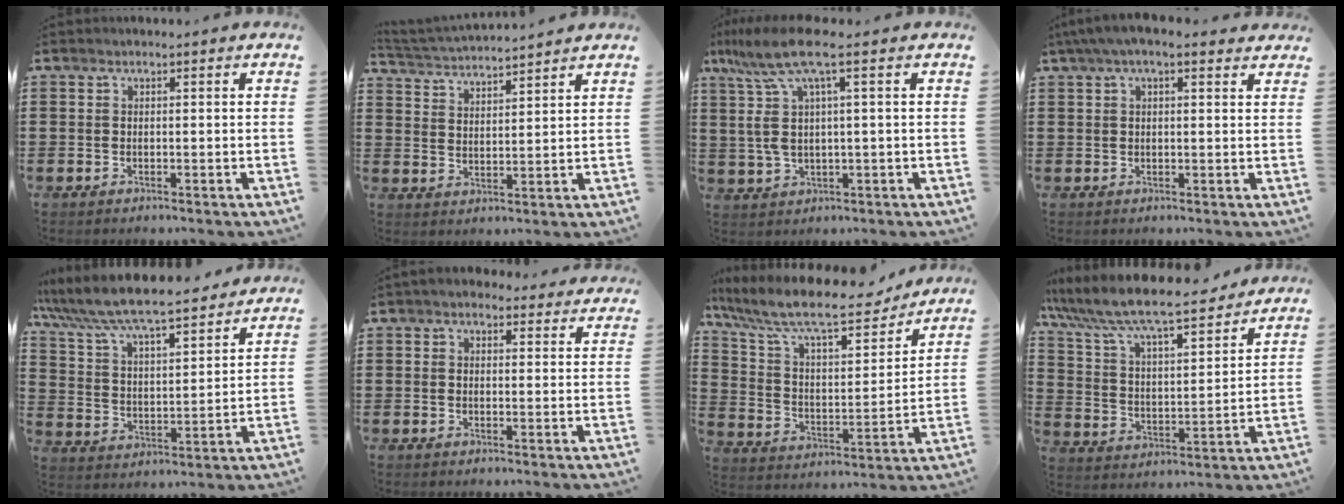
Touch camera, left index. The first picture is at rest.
{"total": 3.5, "force": [3.5, -0.3, 0.2], "torque": [-0.020, -0.020, 0.058]}
{"total": 9.4, "force": [3.2, 2.0, 8.6], "torque": [-0.214, -0.022, 0.041]}
{"total": 3.9, "force": [2.4, 1.4, 2.8], "torque": [-0.060, 0.007, 0.042]}
{"total": 7.5, "force": [7.0, 0.7, 2.7], "torque": [-0.084, -0.042, 0.117]}
{"total": 2.8, "force": [2.3, 1.3, 0.8], "torque": [-0.024, 0.000, 0.042]}
{"total": 12.0, "force": [10.0, 1.8, 6.3], "torque": [-0.163, -0.058, 0.171]}
{"total": 8.0, "force": [7.3, 0.8, 3.1], "torque": [-0.094, -0.050, 0.119]}